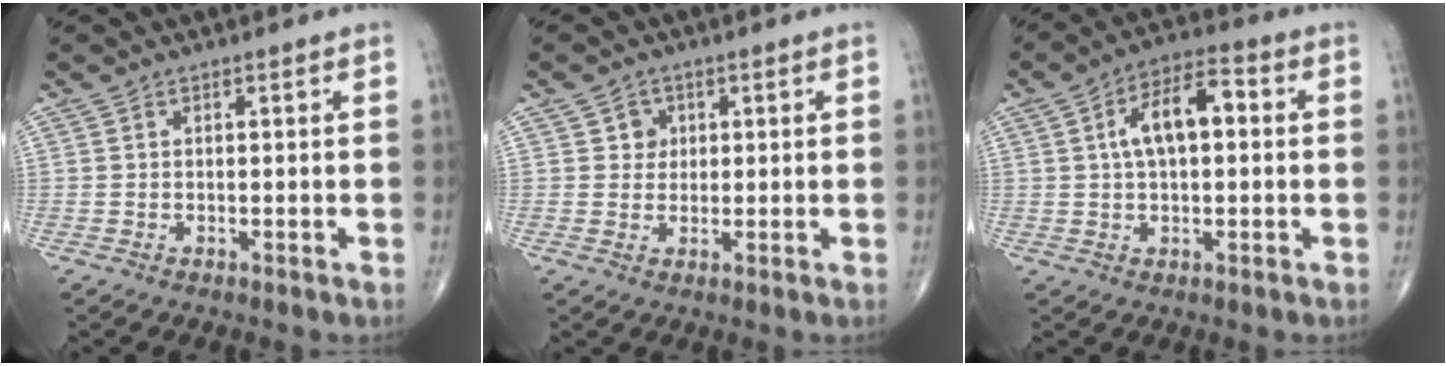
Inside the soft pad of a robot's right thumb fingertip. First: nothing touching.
{"total": 3.0, "force": [0.9, 2.7, 0.8], "torque": [0.007, -0.001, 0.010]}
{"total": 10.2, "force": [1.6, 5.0, 8.8], "torque": [-0.146, 0.025, 0.019]}